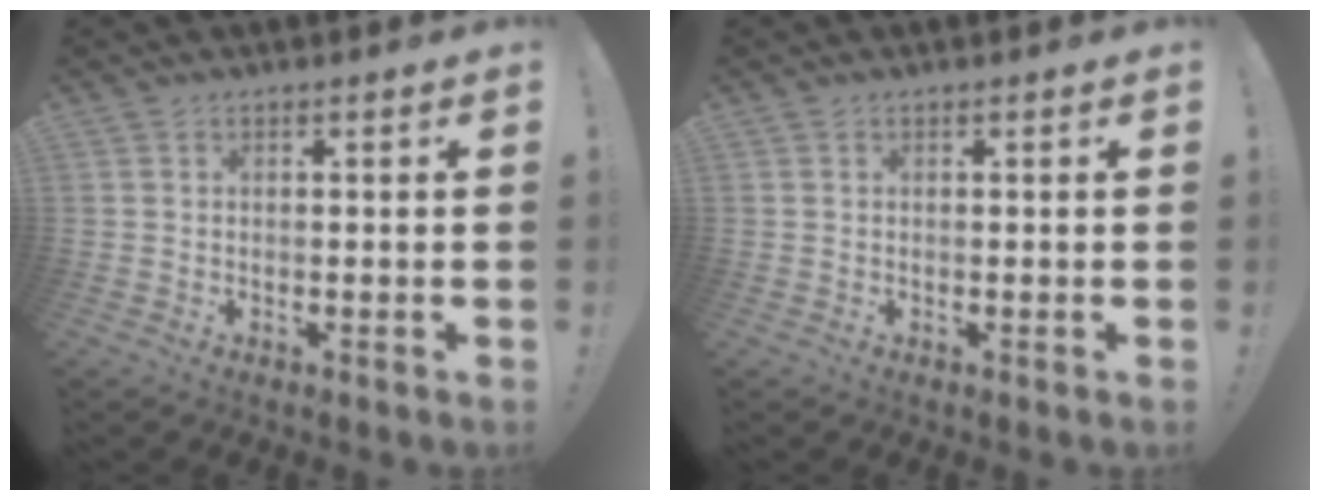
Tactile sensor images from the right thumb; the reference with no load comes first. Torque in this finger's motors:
{"motor_torque": [0.00, 0.00, 0.06, -0.04, 0.00]}